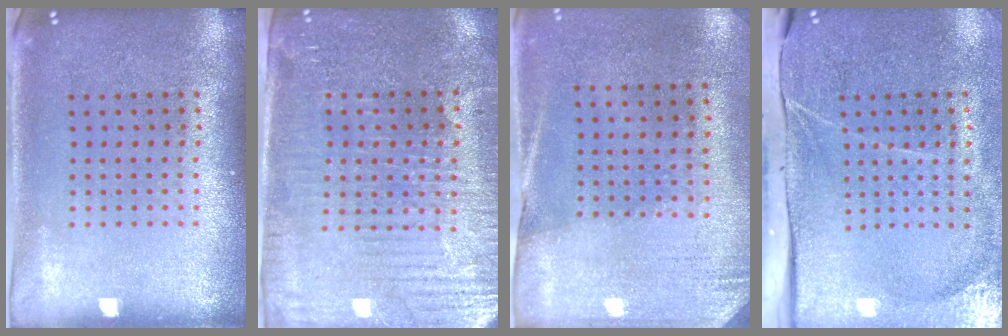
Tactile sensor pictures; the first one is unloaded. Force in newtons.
{"total": 3.7, "press": 3.5, "slide": 1.2}
{"total": 2.6, "press": 2.3, "slide": 1.3}
{"total": 4.4, "press": 3.5, "slide": 2.6}